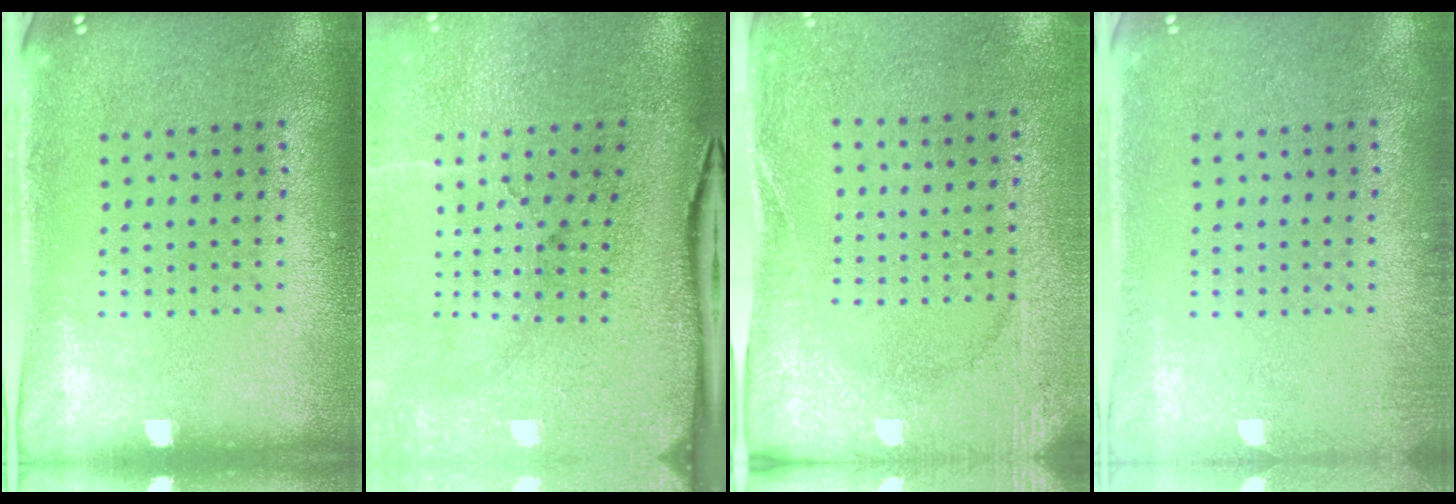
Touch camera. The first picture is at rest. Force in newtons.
{"total": 5.3, "press": 4.2, "slide": 3.2}
{"total": 2.7, "press": 2.3, "slide": 1.3}
{"total": 1.0, "press": 1.0, "slide": 0.1}